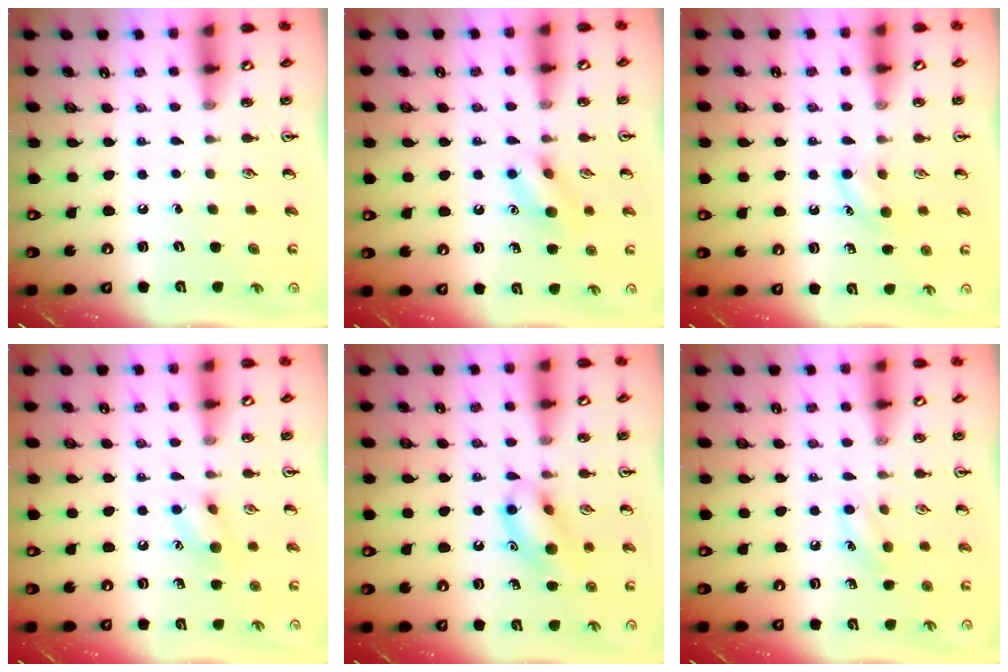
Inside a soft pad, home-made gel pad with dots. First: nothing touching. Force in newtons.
{"total": 9.7, "press": 9.7, "slide": 0.6}
{"total": 5.5, "press": 5.3, "slide": 1.6}
{"total": 7.8, "press": 7.6, "slide": 1.5}
{"total": 11.8, "press": 11.7, "slide": 1.7}
{"total": 7.0, "press": 6.7, "slide": 2.1}